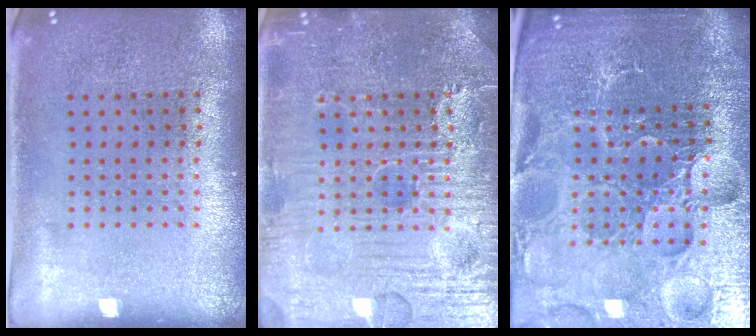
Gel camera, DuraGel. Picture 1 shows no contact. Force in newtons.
{"total": 5.2, "press": 5.1, "slide": 0.6}
{"total": 5.6, "press": 5.2, "slide": 2.1}